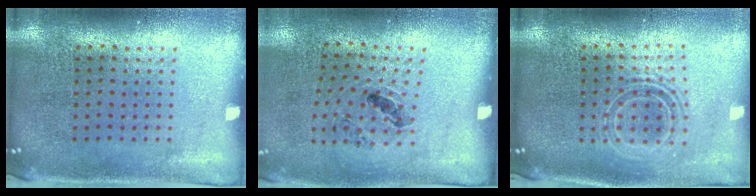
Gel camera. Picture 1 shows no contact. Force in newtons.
{"total": 1.1, "press": 0.7, "slide": 0.9}
{"total": 1.7, "press": 1.4, "slide": 1.1}